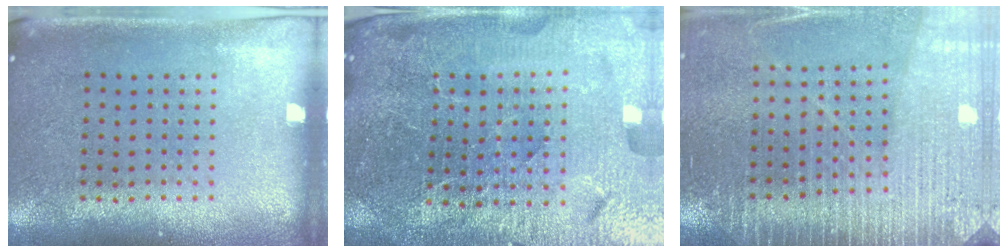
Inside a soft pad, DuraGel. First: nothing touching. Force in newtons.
{"total": 6.0, "press": 5.3, "slide": 2.7}
{"total": 3.2, "press": 3.2, "slide": 0.2}